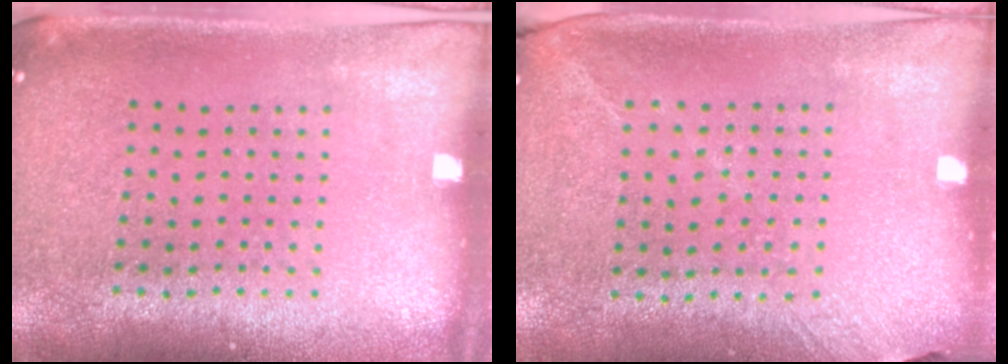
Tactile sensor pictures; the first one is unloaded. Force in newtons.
{"total": 1.3, "press": 1.0, "slide": 0.9}